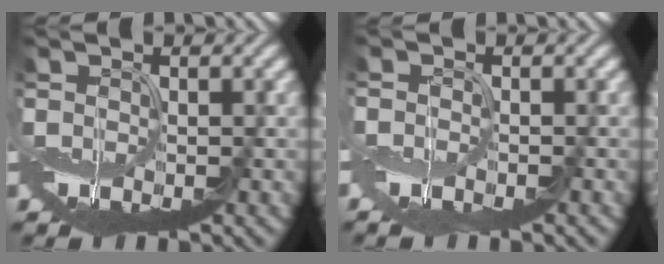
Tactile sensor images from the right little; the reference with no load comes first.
{"total": 1.9, "force": [-1.4, 0.8, 1.1], "torque": [-0.022, -0.005, -0.027]}